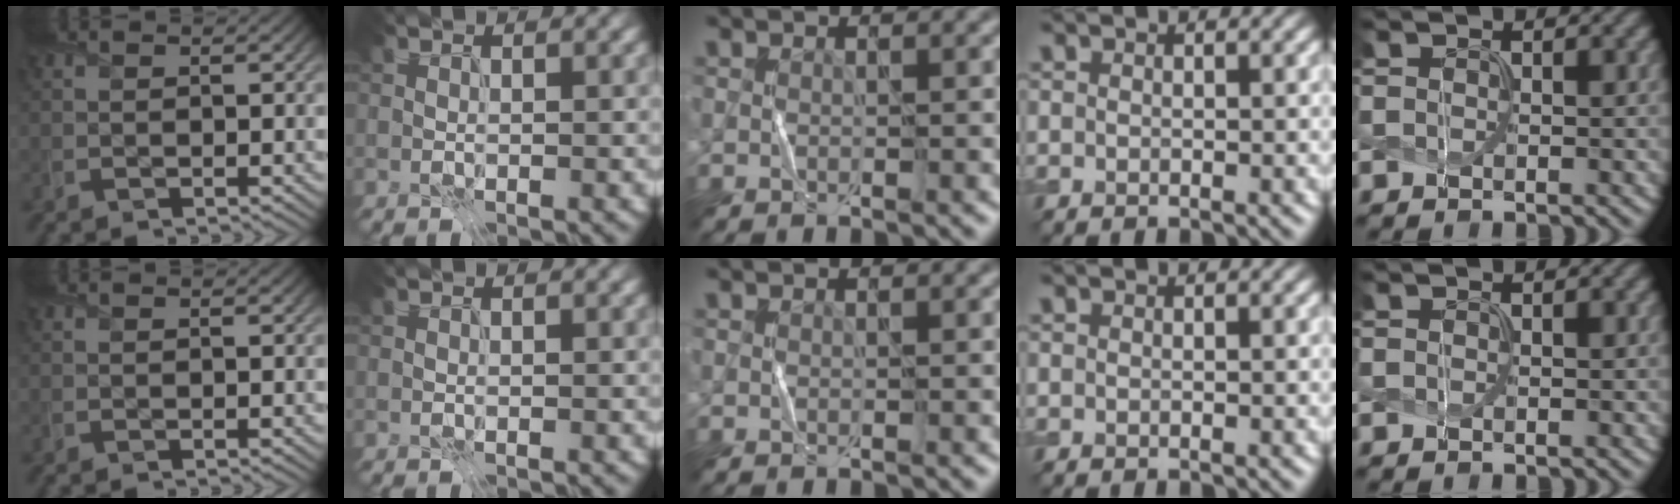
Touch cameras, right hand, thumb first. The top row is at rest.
{}